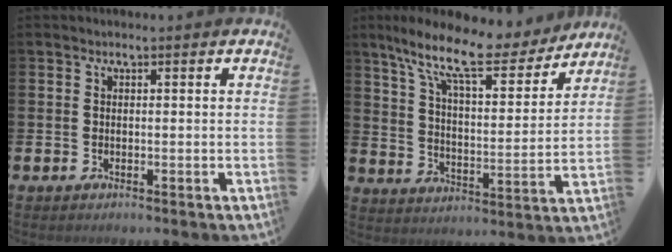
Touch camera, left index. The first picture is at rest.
{"total": 12.2, "force": [9.7, 3.3, 6.7], "torque": [-0.146, -0.053, 0.162]}